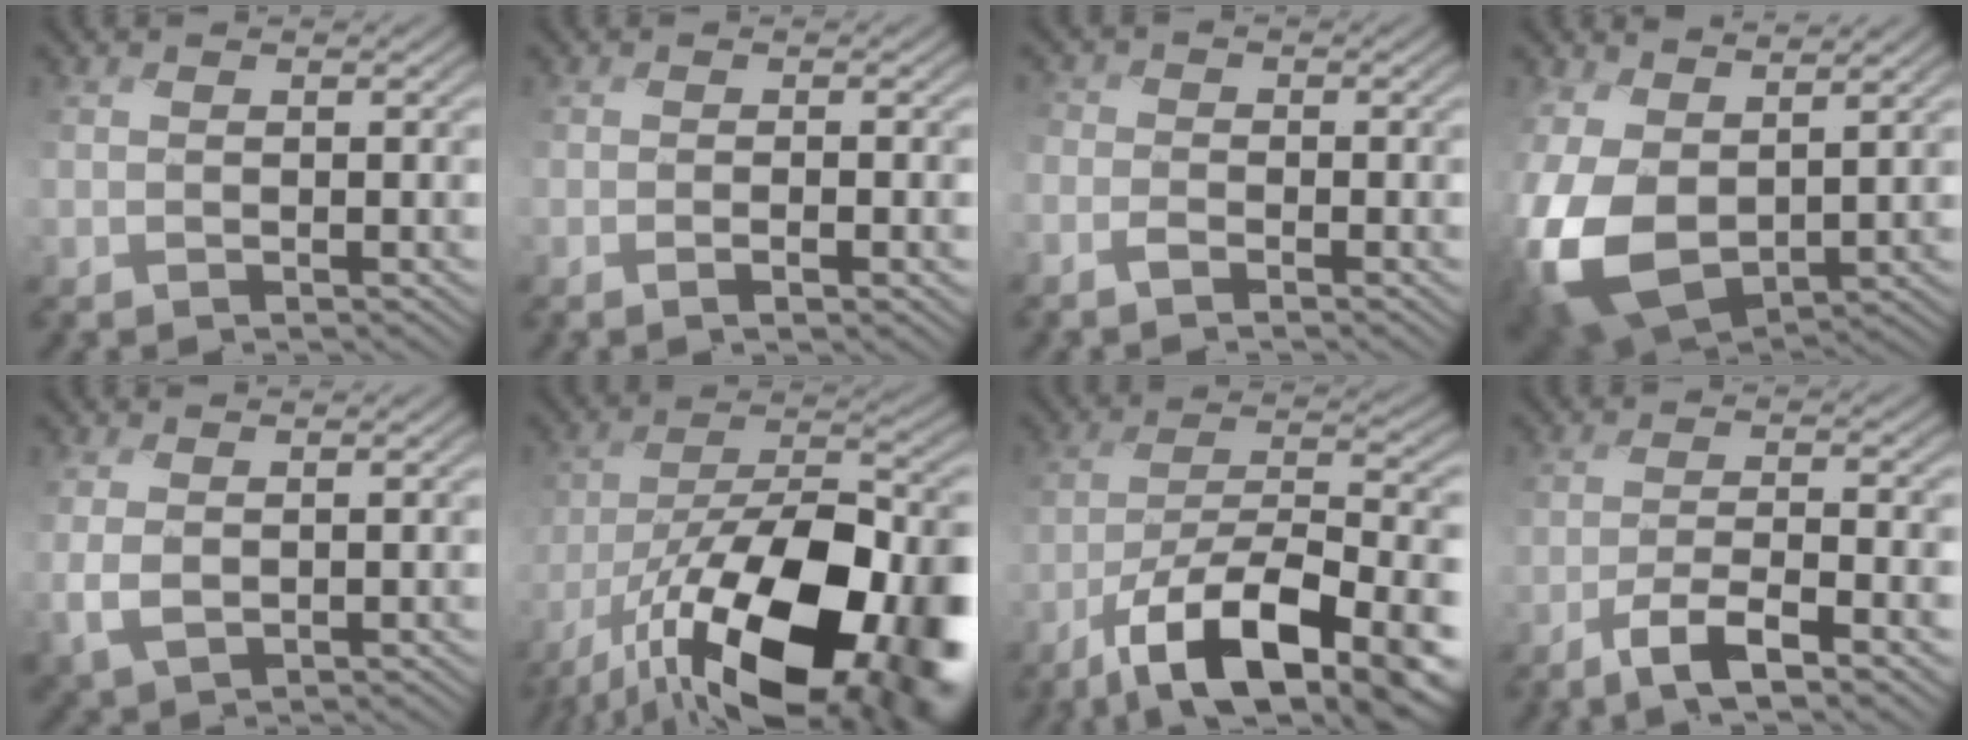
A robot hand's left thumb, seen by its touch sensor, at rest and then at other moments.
{"total": 2.4, "force": [-0.9, 0.5, 2.2], "torque": [-0.039, 0.003, -0.018]}
{"total": 2.0, "force": [-1.6, 0.9, 0.8], "torque": [-0.022, 0.001, -0.045]}
{"total": 11.9, "force": [1.1, 8.1, 8.6], "torque": [-0.251, -0.019, 0.021]}
{"total": 3.1, "force": [1.0, 1.9, 2.3], "torque": [-0.062, -0.002, 0.021]}
{"total": 19.1, "force": [-10.1, 8.9, 13.5], "torque": [-0.243, -0.034, -0.163]}
{"total": 15.8, "force": [-9.4, 5.7, 11.4], "torque": [-0.201, -0.011, -0.155]}
{"total": 7.1, "force": [-4.3, 1.5, 5.4], "torque": [-0.099, 0.002, -0.075]}